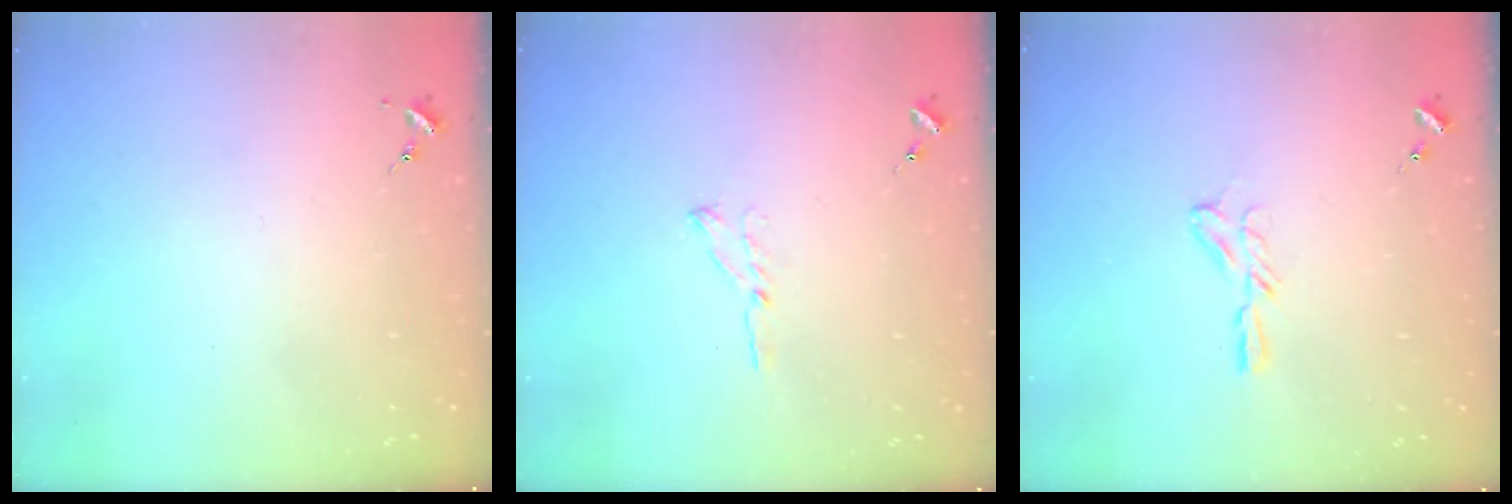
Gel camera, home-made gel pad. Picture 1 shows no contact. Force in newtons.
{"total": 4.8, "press": 4.8, "slide": 0.4}
{"total": 5.6, "press": 5.5, "slide": 0.6}